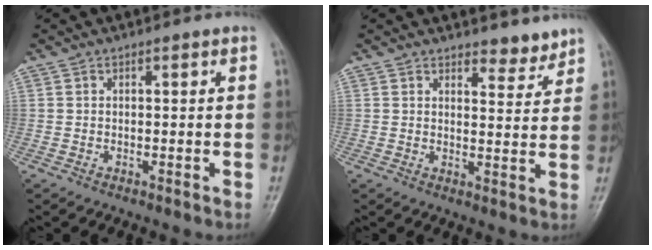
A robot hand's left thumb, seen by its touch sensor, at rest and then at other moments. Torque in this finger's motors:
{"motor_torque": [-0.21, -0.19, 0.01, 0.01, 0.05]}